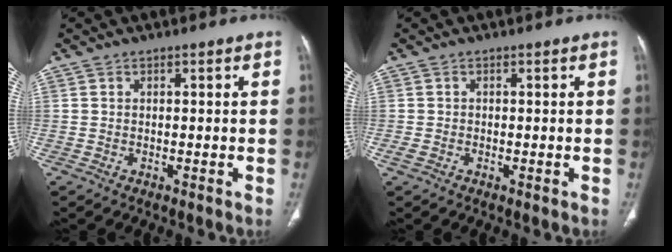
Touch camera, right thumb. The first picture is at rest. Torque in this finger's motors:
{"motor_torque": [0.73, 0.01, 0.19, -0.63, -0.03]}